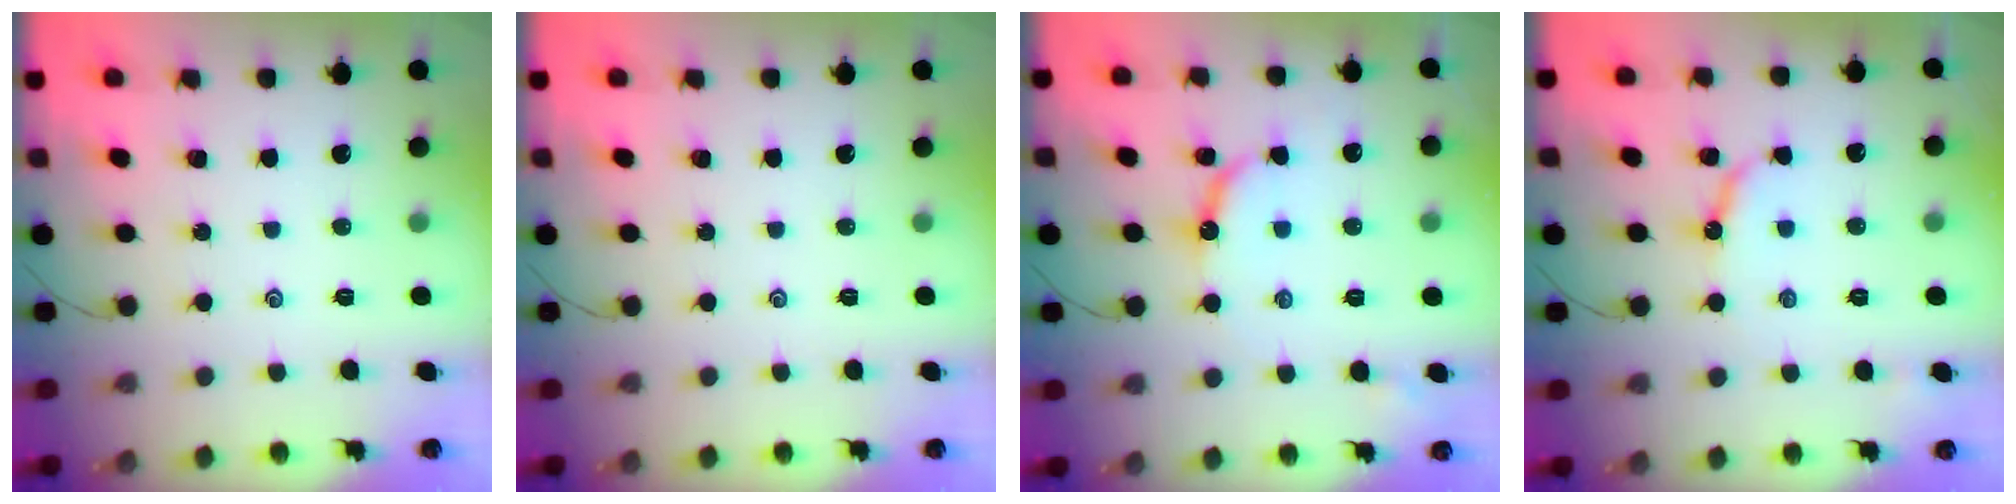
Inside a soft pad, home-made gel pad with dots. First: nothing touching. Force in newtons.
{"total": 0.0}
{"total": 8.9, "press": 8.9, "slide": 0.8}
{"total": 6.1, "press": 6.1, "slide": 0.4}